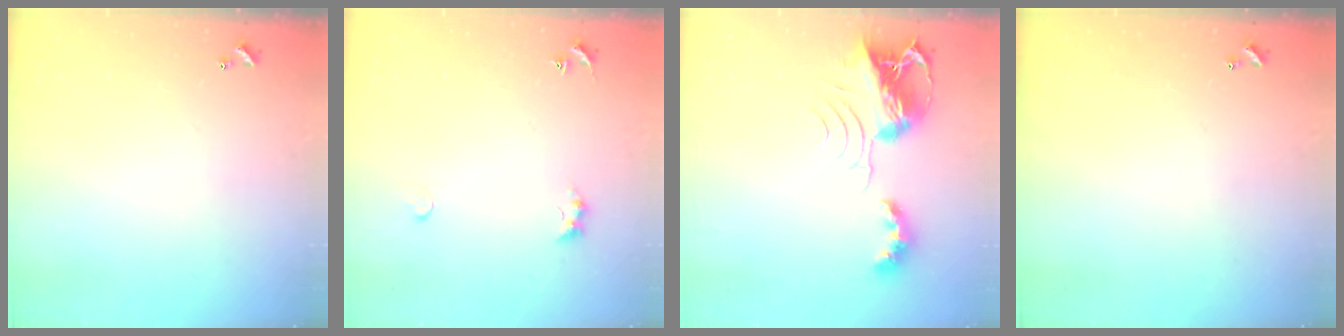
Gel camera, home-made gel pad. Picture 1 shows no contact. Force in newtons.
{"total": 1.9, "press": 1.9, "slide": 0.5}
{"total": 9.4, "press": 9.3, "slide": 1.2}
{"total": 0.0}